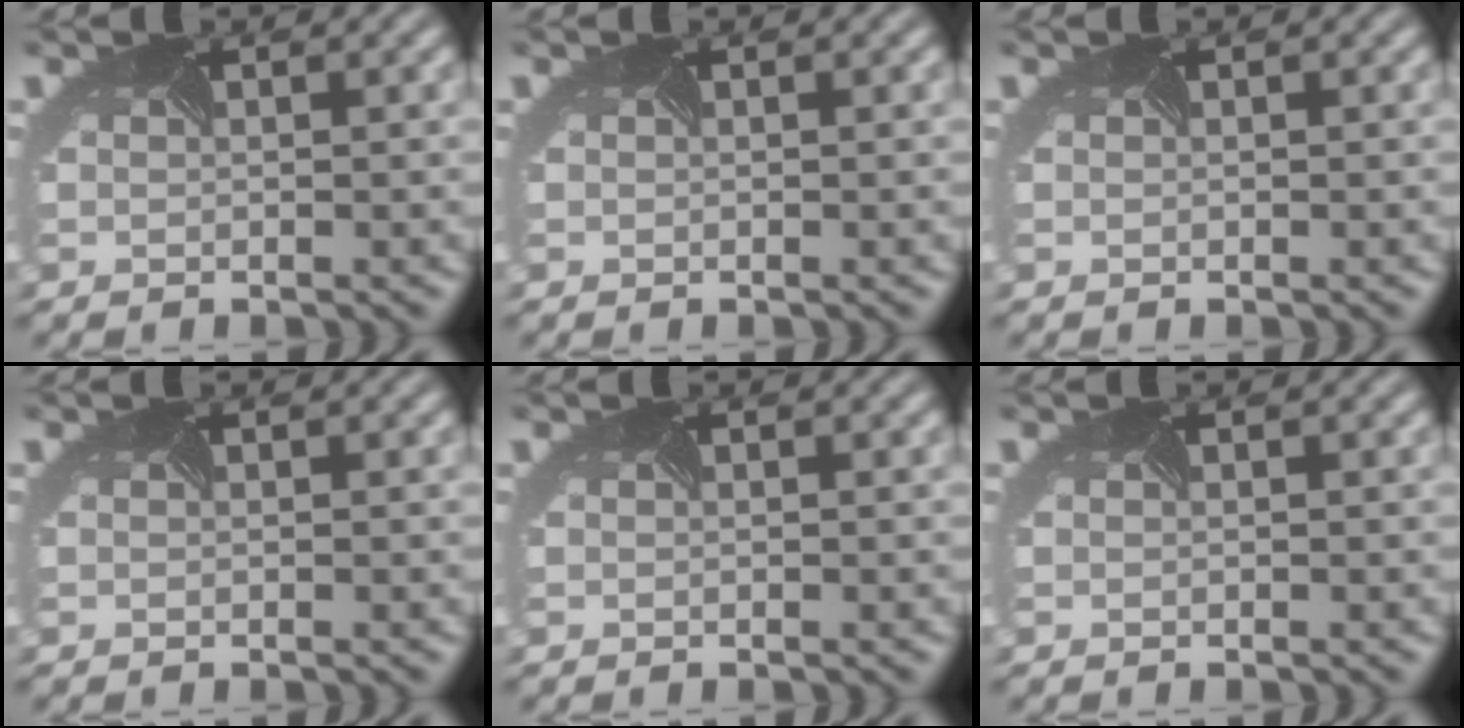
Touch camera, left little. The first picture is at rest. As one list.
[{"total": 0.0}, {"total": 0.0}, {"total": 0.0}, {"total": 0.0}, {"total": 0.0}]